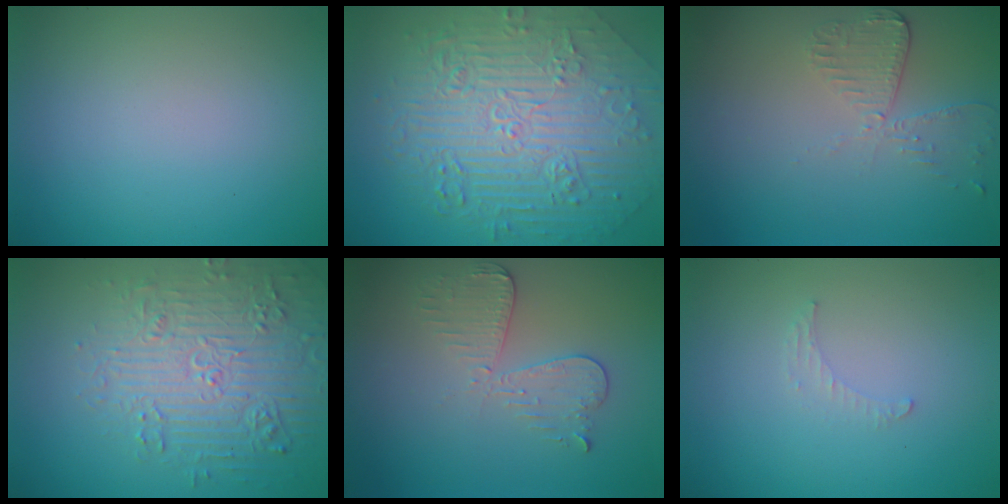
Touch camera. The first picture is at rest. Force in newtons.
{"total": 10.6, "press": 7.1, "slide": 7.8}
{"total": 2.6, "press": 2.3, "slide": 1.1}
{"total": 5.2, "press": 5.1, "slide": 1.3}
{"total": 3.0, "press": 2.7, "slide": 1.2}
{"total": 0.8, "press": 0.8, "slide": 0.3}